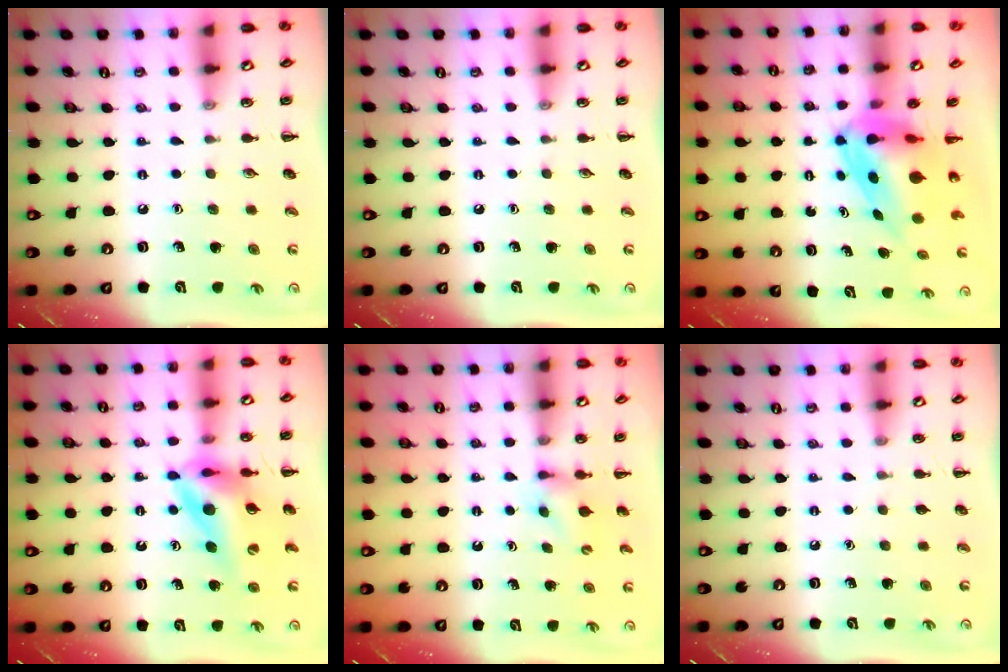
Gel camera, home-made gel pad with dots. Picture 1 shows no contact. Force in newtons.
{"total": 0.0}
{"total": 7.3, "press": 6.9, "slide": 2.3}
{"total": 12.8, "press": 12.0, "slide": 4.2}
{"total": 3.8, "press": 3.6, "slide": 1.2}
{"total": 0.6, "press": 0.6, "slide": 0.1}